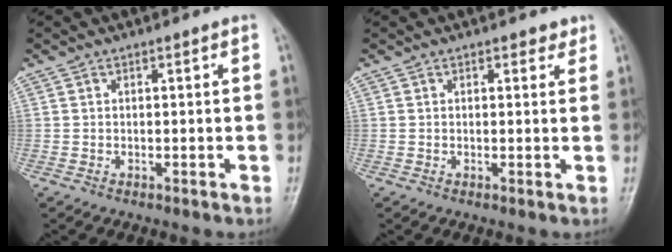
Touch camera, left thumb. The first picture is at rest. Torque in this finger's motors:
{"motor_torque": [-0.09, -0.01, -0.04, -0.13, 0.02]}